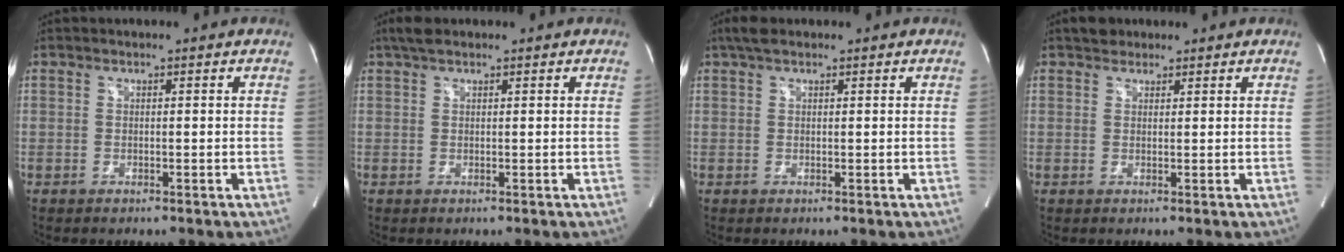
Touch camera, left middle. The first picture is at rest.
{"total": 2.5, "force": [1.8, 0.8, 1.4], "torque": [-0.032, 0.020, 0.035]}
{"total": 2.7, "force": [1.9, 0.9, 1.7], "torque": [-0.038, 0.022, 0.037]}
{"total": 2.1, "force": [1.6, 1.3, 0.4], "torque": [-0.007, 0.014, 0.024]}